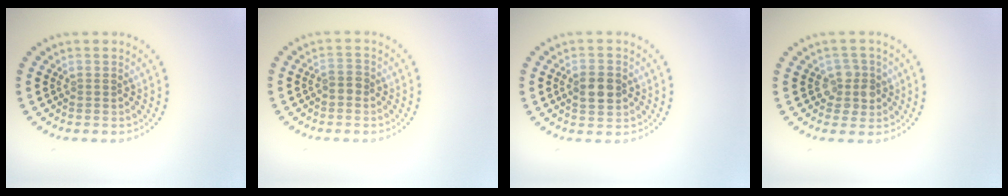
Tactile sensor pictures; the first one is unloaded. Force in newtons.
{"total": 1.2, "press": 1.1, "slide": 0.5}
{"total": 3.1, "press": 3.1, "slide": 0.1}
{"total": 2.2, "press": 2.0, "slide": 1.0}